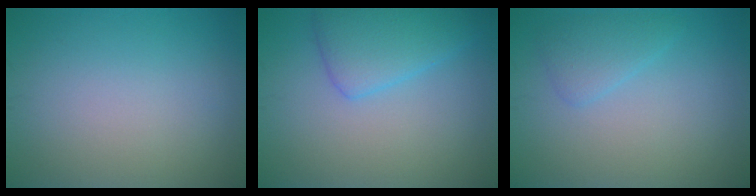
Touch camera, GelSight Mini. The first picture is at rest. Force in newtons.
{"total": 4.0, "press": 4.0, "slide": 0.1}
{"total": 2.0, "press": 2.0, "slide": 0.2}